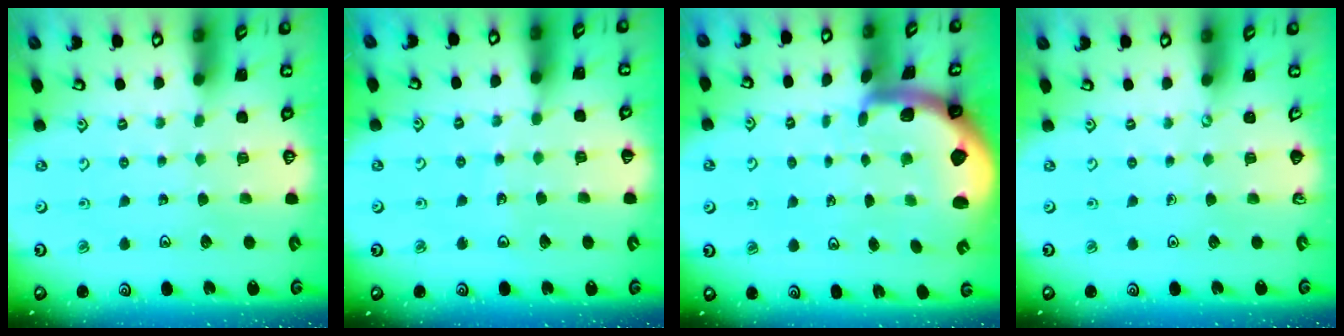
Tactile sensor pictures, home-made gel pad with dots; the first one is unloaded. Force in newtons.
{"total": 2.5, "press": 2.5, "slide": 0.2}
{"total": 2.4, "press": 2.3, "slide": 0.5}
{"total": 0.0}